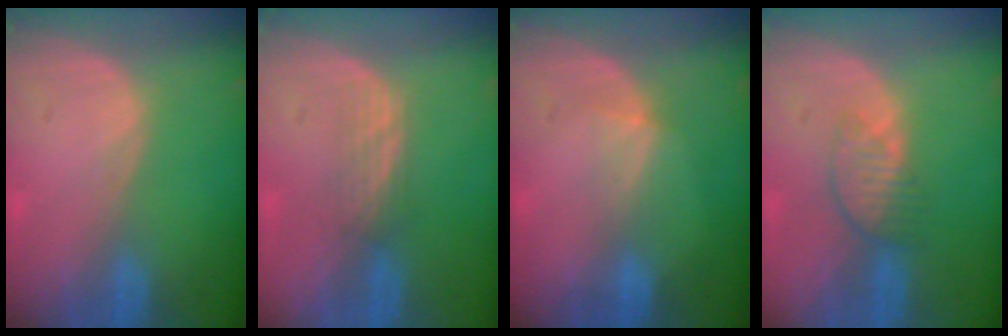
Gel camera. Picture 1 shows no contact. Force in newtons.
{"total": 2.3, "press": 2.2, "slide": 0.3}
{"total": 2.4, "press": 2.1, "slide": 1.2}
{"total": 3.9, "press": 3.4, "slide": 1.8}